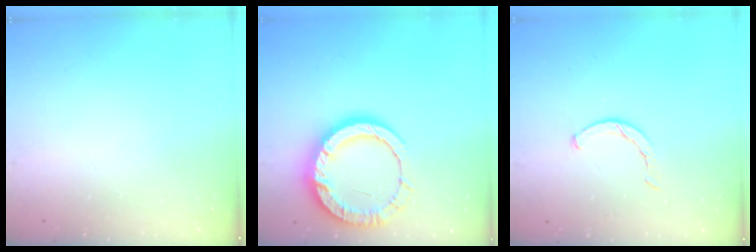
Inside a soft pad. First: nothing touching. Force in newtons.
{"total": 15.6, "press": 15.5, "slide": 1.4}
{"total": 1.8, "press": 1.8, "slide": 0.3}